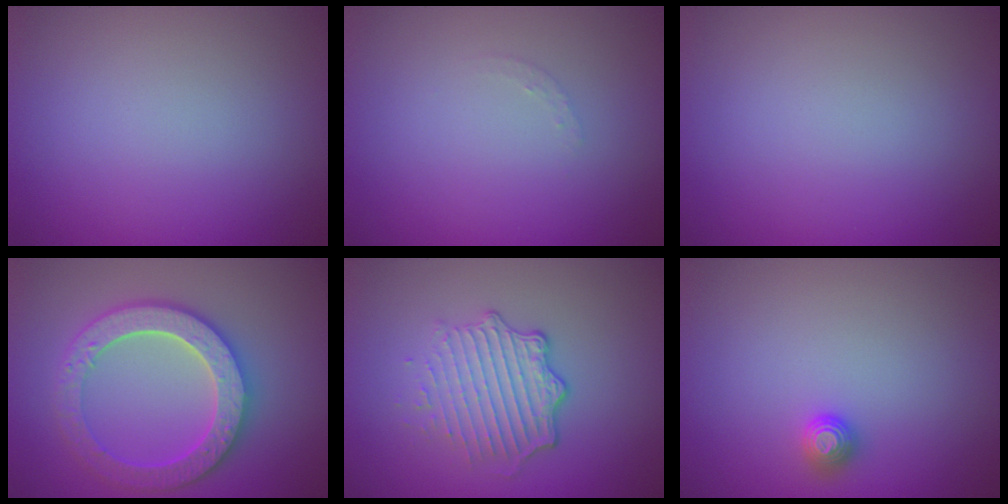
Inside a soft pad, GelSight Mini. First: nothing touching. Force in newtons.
{"total": 0.7, "press": 0.7, "slide": 0.1}
{"total": 0.0}
{"total": 6.1, "press": 6.0, "slide": 1.3}
{"total": 4.9, "press": 3.4, "slide": 3.5}
{"total": 1.1, "press": 1.1, "slide": 0.2}